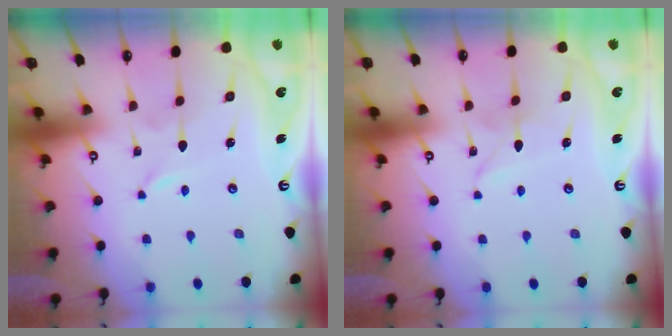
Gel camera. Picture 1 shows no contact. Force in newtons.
{"total": 2.9, "press": 2.9, "slide": 0.3}